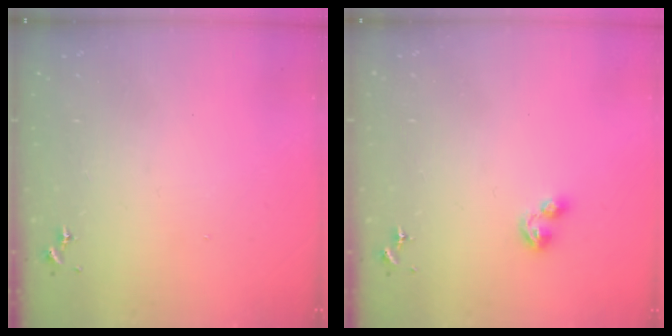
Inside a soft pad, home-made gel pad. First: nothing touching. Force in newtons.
{"total": 5.0, "press": 5.0, "slide": 0.6}